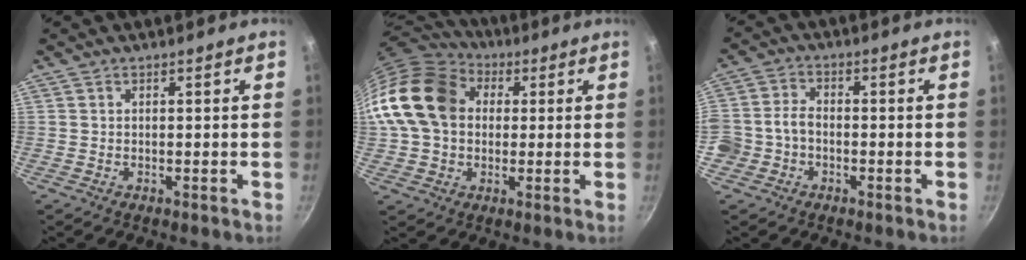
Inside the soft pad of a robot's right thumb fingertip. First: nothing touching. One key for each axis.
{"total": 18.0, "fx": 2.7, "fy": 14.0, "fz": 11.0, "tx": -0.192, "ty": 0.034, "tz": 0.036}
{"total": 5.6, "fx": -1.9, "fy": 4.5, "fz": 2.8, "tx": -0.046, "ty": 0.029, "tz": -0.044}